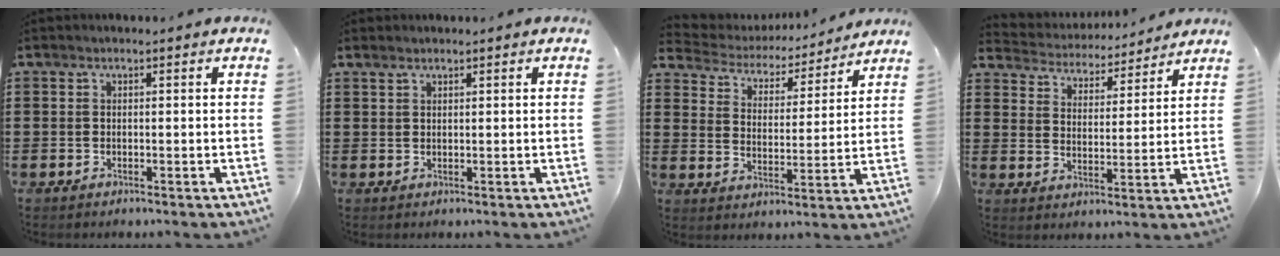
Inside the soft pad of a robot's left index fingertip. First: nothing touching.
{"total": 1.0, "force": [0.9, 0.3, 0.3], "torque": [-0.007, 0.001, 0.018]}
{"total": 3.8, "force": [3.7, 0.8, 0.3], "torque": [-0.031, -0.029, 0.056]}
{"total": 4.1, "force": [4.1, 0.3, -0.2], "torque": [-0.022, -0.031, 0.065]}